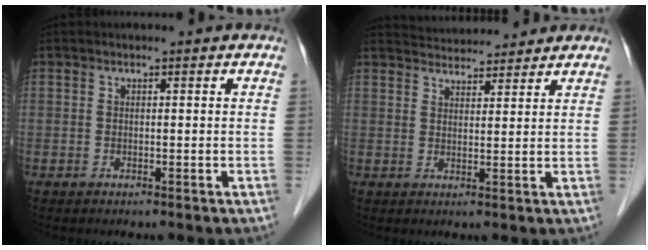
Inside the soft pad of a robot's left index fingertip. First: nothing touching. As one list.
[{"total": 7.5, "force": [7.3, 1.2, 1.3], "torque": [-0.022, 0.027, 0.103]}]